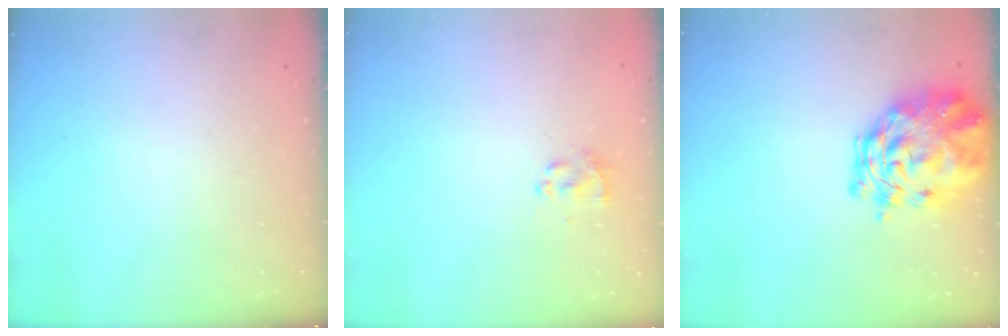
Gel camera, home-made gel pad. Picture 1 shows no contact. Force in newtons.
{"total": 1.4, "press": 1.3, "slide": 0.6}
{"total": 9.7, "press": 9.0, "slide": 3.6}